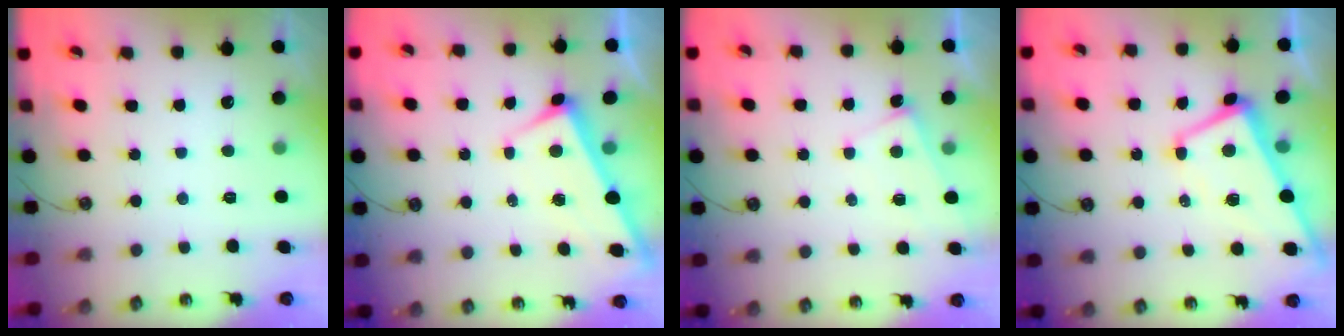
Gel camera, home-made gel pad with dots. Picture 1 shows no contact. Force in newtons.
{"total": 3.2, "press": 3.2, "slide": 0.0}
{"total": 3.9, "press": 3.9, "slide": 0.2}
{"total": 1.2, "press": 0.7, "slide": 1.0}